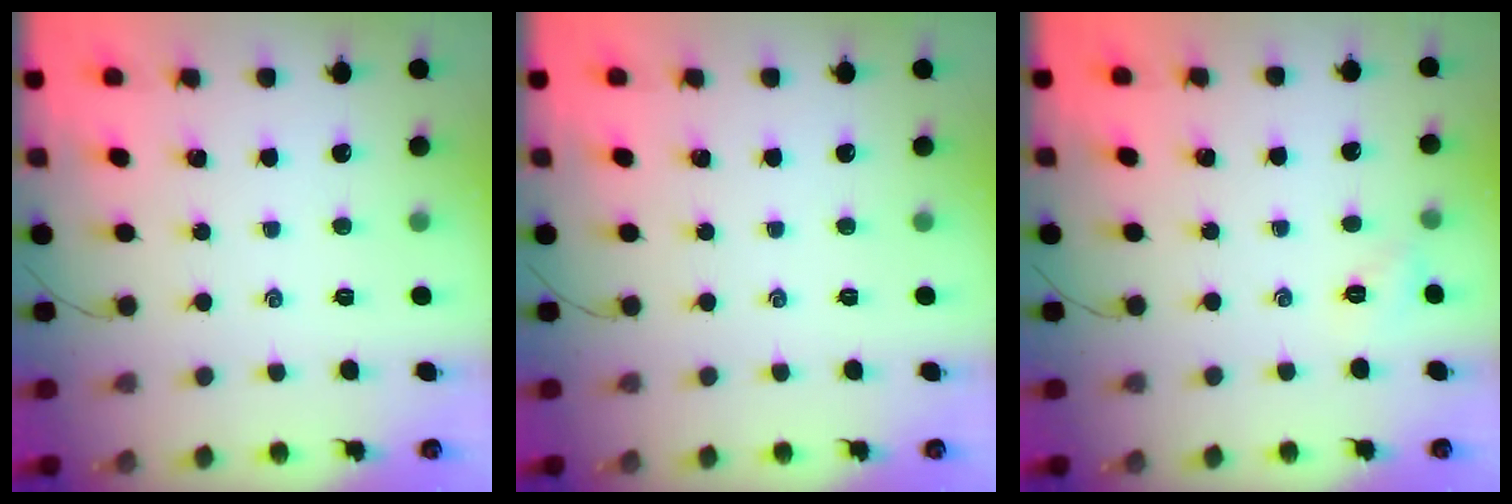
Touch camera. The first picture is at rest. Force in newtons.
{"total": 0.0}
{"total": 2.6, "press": 2.6, "slide": 0.6}